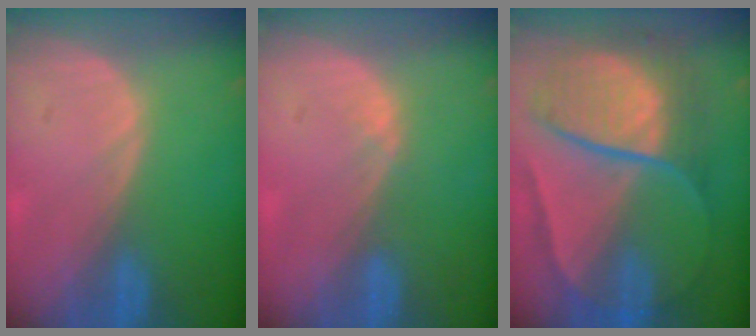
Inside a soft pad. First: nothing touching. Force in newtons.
{"total": 1.0, "press": 0.8, "slide": 0.6}
{"total": 10.8, "press": 10.7, "slide": 1.1}